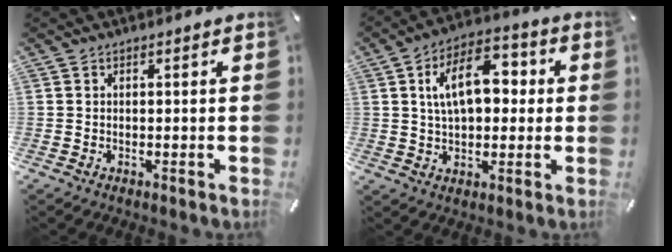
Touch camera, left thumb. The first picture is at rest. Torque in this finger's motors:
{"motor_torque": [1.88, 2.14, 0.87, 0.37, 0.18]}